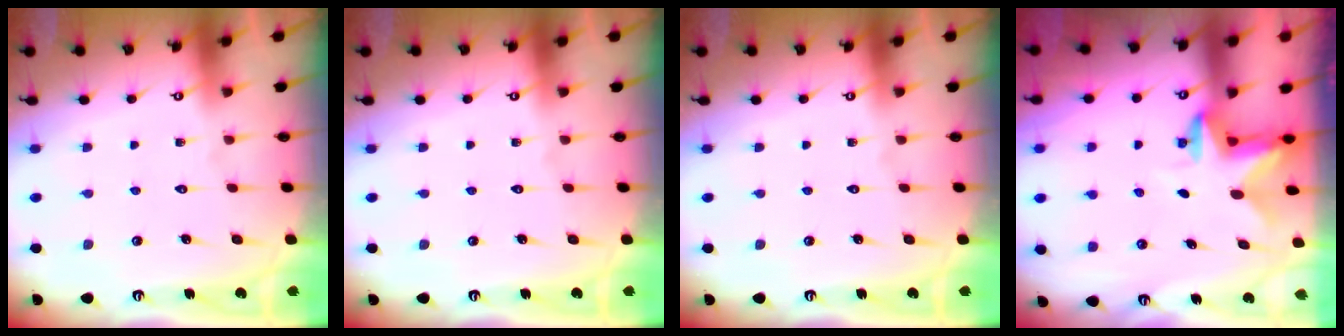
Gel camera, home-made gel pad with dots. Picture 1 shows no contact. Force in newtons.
{"total": 0.0}
{"total": 0.0}
{"total": 2.7, "press": 2.7, "slide": 0.5}